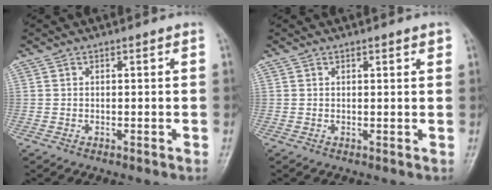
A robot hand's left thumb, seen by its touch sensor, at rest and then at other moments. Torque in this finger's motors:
{"motor_torque": [-0.18, -0.03, -0.08, 0.30, 0.07]}